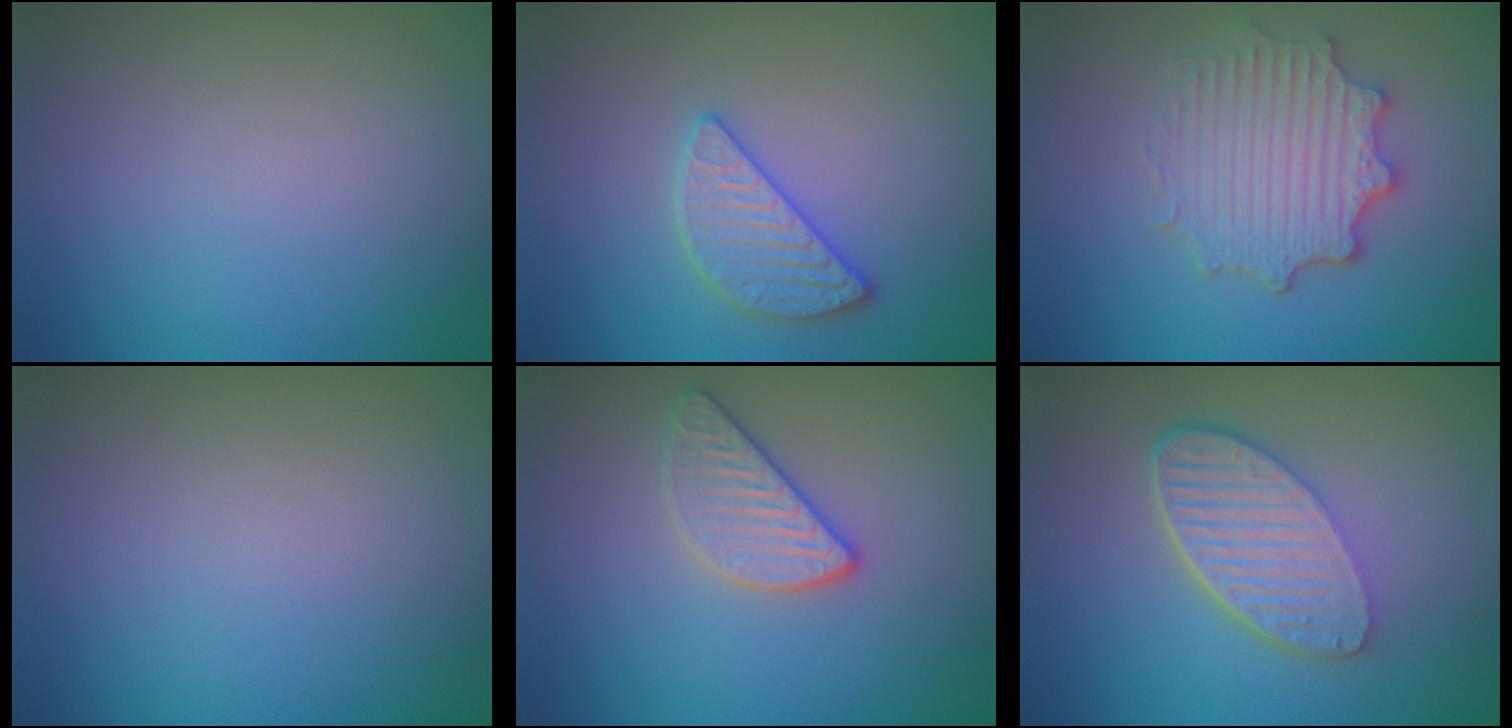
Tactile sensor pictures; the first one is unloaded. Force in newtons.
{"total": 2.8, "press": 2.8, "slide": 0.3}
{"total": 4.9, "press": 3.8, "slide": 3.1}
{"total": 0.0}
{"total": 2.6, "press": 2.5, "slide": 0.8}
{"total": 6.0, "press": 4.3, "slide": 4.2}